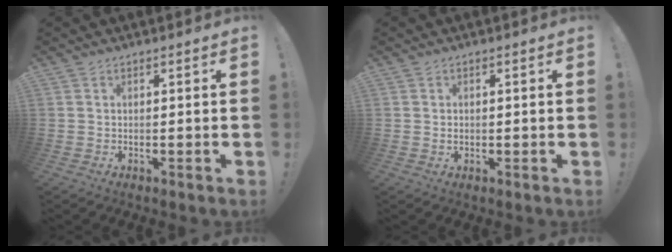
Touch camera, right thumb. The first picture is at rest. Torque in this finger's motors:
{"motor_torque": [0.02, -0.16, -0.08, 0.13, -0.02]}